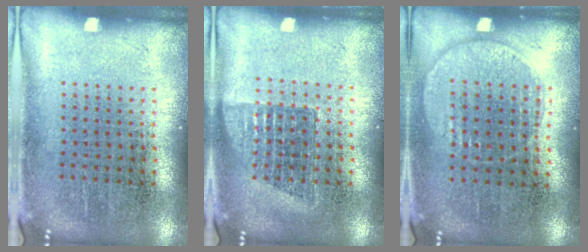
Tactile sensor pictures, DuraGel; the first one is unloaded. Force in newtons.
{"total": 1.2, "press": 1.0, "slide": 0.6}
{"total": 1.0, "press": 0.9, "slide": 0.4}